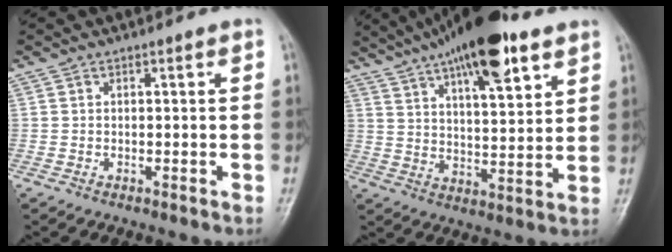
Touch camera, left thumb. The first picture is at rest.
{"total": 19.6, "force": [12.0, 6.2, 14.1], "torque": [-0.213, -0.032, 0.195]}